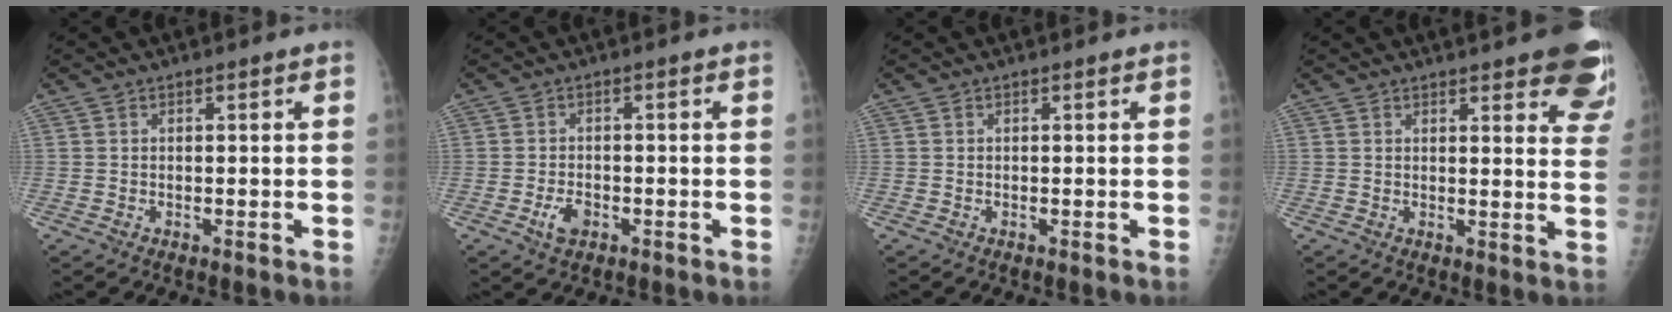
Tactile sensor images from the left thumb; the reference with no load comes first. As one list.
[{"total": 3.3, "force": [-1.5, 2.1, 2.1], "torque": [-0.035, 0.006, -0.024]}, {"total": 0.0}, {"total": 14.0, "force": [9.5, 4.0, 9.4], "torque": [-0.083, -0.040, 0.096]}]